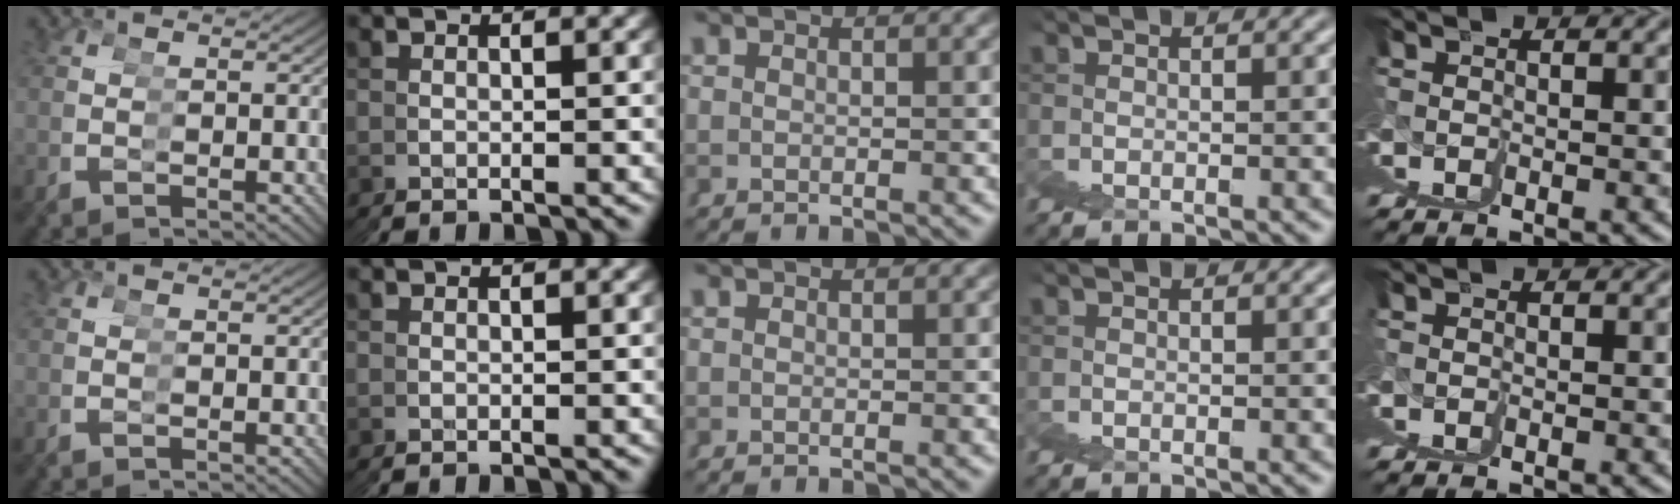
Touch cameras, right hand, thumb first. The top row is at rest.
{}